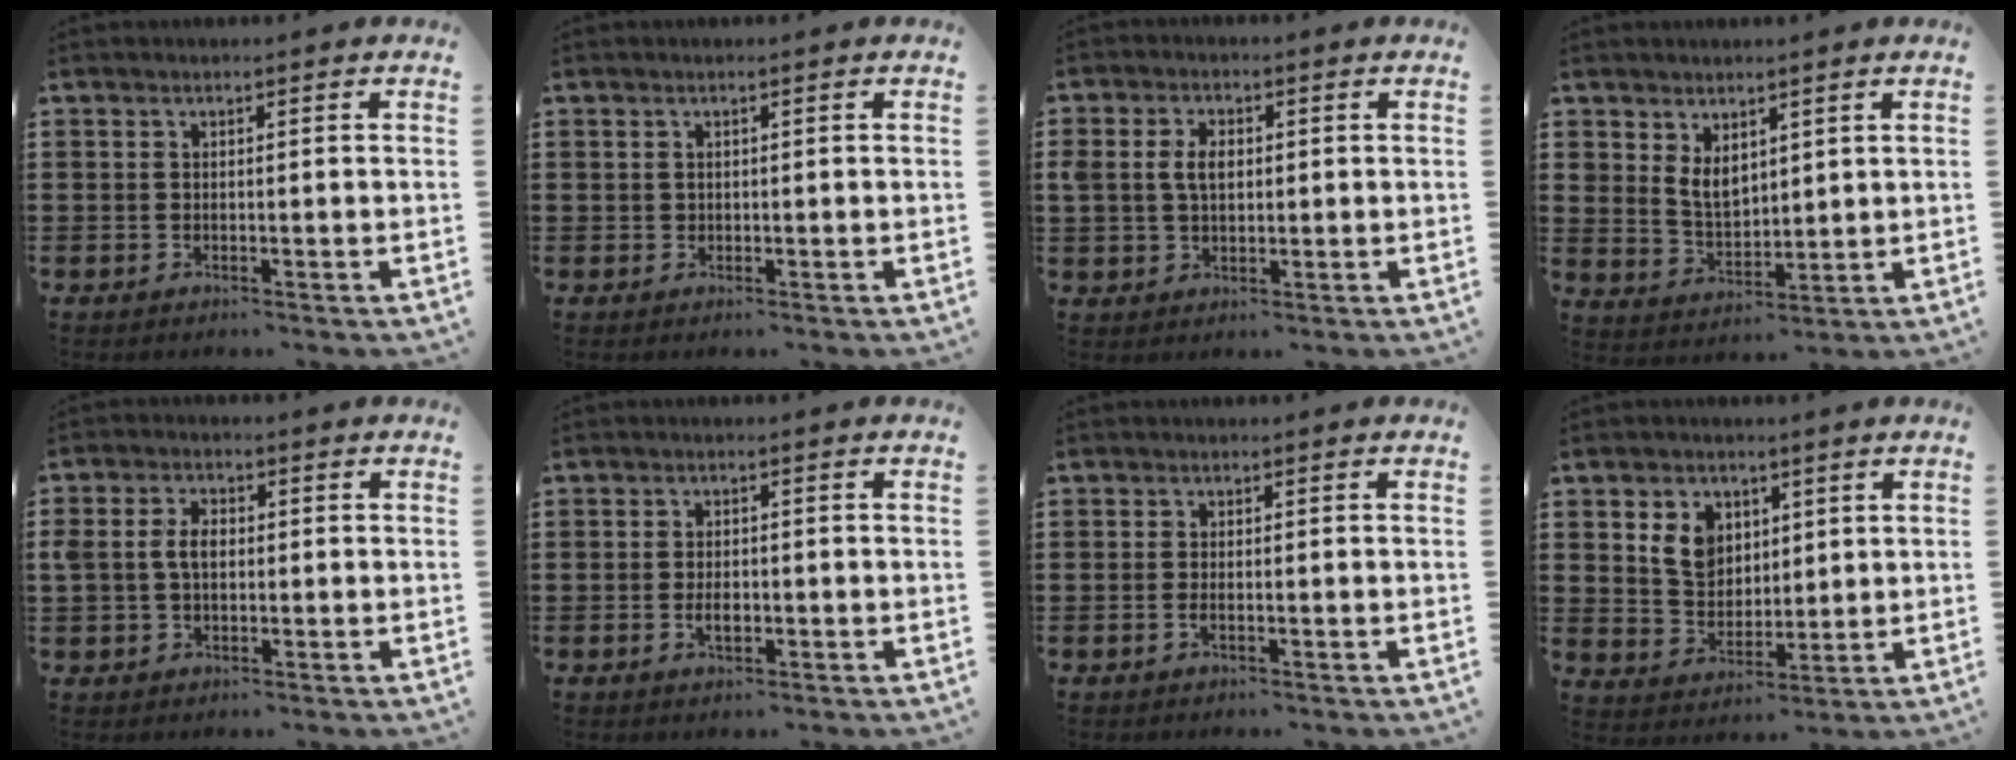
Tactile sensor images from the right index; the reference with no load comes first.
{"total": 0.7, "force": [0.3, 0.6, 0.1], "torque": [-0.004, 0.003, 0.007]}
{"total": 4.1, "force": [0.6, 2.7, 3.0], "torque": [-0.072, 0.009, 0.007]}
{"total": 5.0, "force": [2.8, 3.2, 2.6], "torque": [-0.062, 0.004, 0.054]}
{"total": 3.9, "force": [0.1, 2.6, 2.8], "torque": [-0.068, 0.009, -0.002]}
{"total": 2.4, "force": [-0.6, 1.2, 2.0], "torque": [-0.037, 0.002, -0.010]}
{"total": 1.1, "force": [-0.3, 0.4, 1.0], "torque": [-0.020, -0.003, -0.005]}
{"total": 6.3, "force": [2.5, 5.0, 2.9], "torque": [-0.070, 0.013, 0.045]}